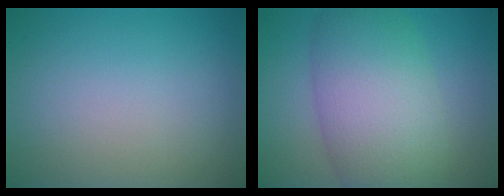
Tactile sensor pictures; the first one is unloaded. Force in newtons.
{"total": 9.6, "press": 9.6, "slide": 0.2}